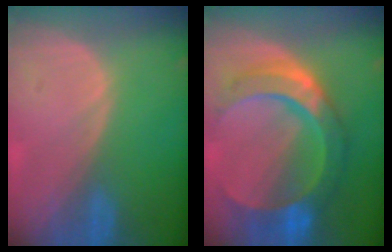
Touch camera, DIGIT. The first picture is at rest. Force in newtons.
{"total": 11.0, "press": 11.0, "slide": 0.9}